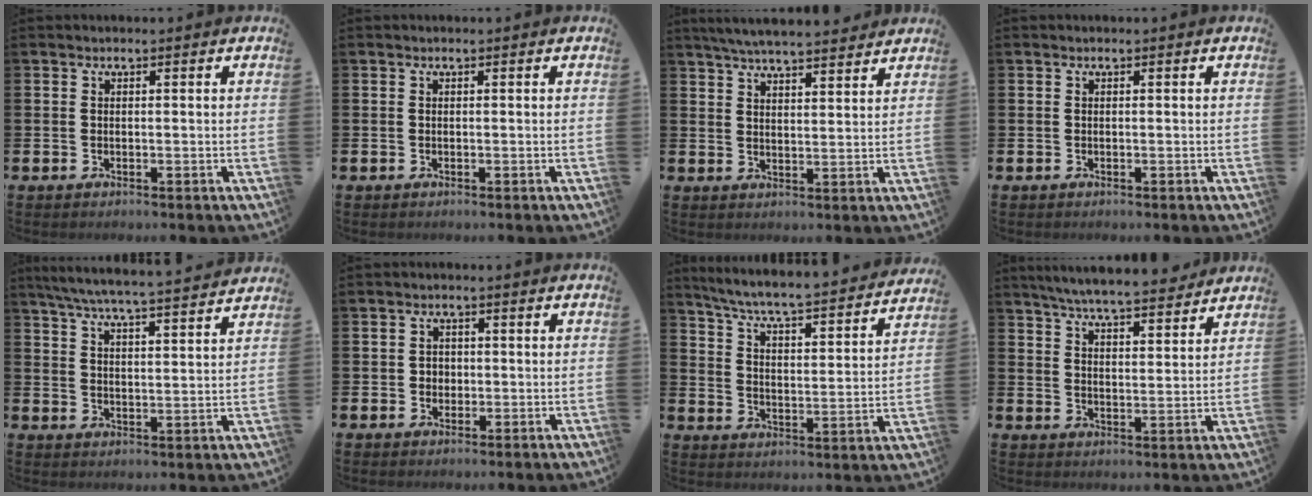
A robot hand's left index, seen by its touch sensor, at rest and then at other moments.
{"total": 0.0}
{"total": 5.7, "force": [5.5, 0.3, 1.4], "torque": [-0.035, -0.025, 0.099]}
{"total": 0.0}
{"total": 6.5, "force": [6.2, -0.1, 2.0], "torque": [-0.054, -0.045, 0.106]}
{"total": 1.8, "force": [0.2, 1.7, 0.5], "torque": [0.007, 0.002, -0.004]}
{"total": 6.5, "force": [6.1, 0.1, 2.3], "torque": [-0.075, -0.052, 0.100]}
{"total": 6.4, "force": [6.2, 0.4, 1.5], "torque": [-0.044, -0.041, 0.109]}